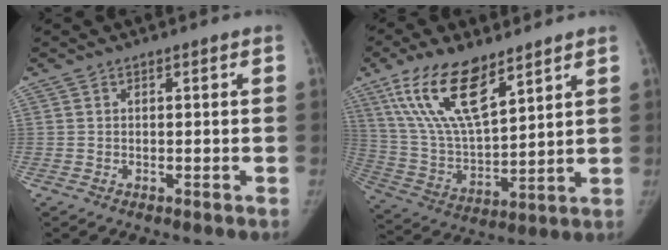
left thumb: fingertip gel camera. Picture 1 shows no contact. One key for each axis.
{"total": 17.4, "fx": 10.3, "fy": 6.7, "fz": 12.3, "tx": -0.218, "ty": -0.042, "tz": 0.204}